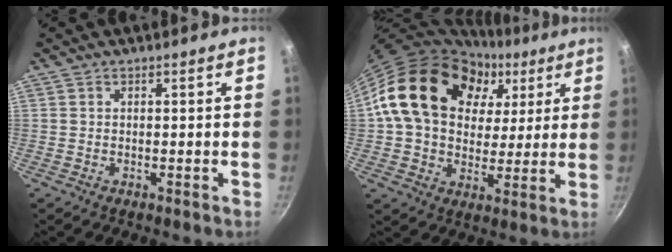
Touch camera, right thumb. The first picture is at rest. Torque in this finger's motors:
{"motor_torque": [0.54, 4.47, 1.79, -0.24, 0.23]}